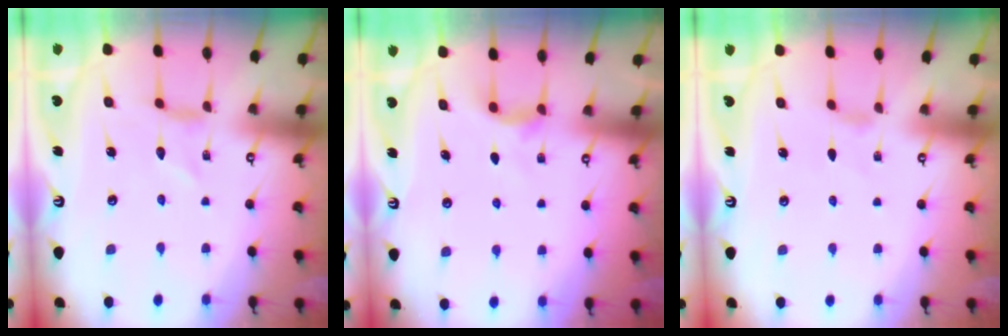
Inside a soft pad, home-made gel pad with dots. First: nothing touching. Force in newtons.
{"total": 3.3, "press": 3.3, "slide": 0.4}
{"total": 0.0}